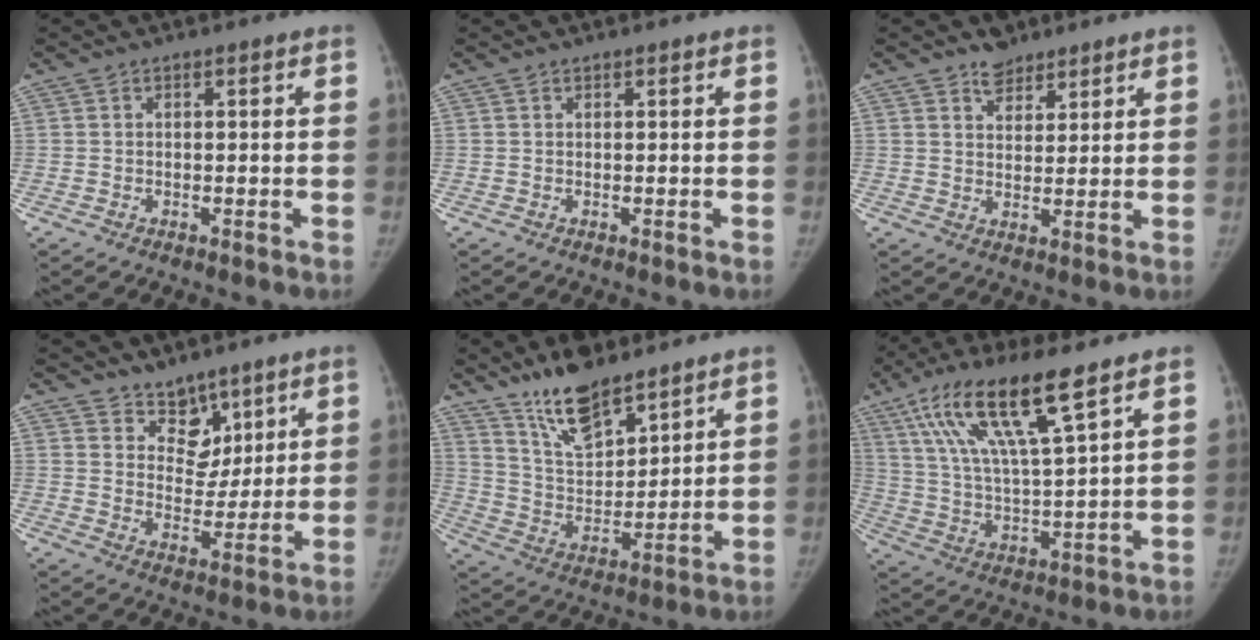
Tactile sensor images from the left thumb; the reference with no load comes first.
{"total": 0.0}
{"total": 4.6, "force": [3.5, 2.7, 1.1], "torque": [0.005, -0.026, 0.059]}
{"total": 7.7, "force": [5.7, 4.8, 1.9], "torque": [0.013, -0.044, 0.102]}
{"total": 14.0, "force": [10.8, 5.1, 7.3], "torque": [-0.098, -0.070, 0.203]}
{"total": 17.2, "force": [9.9, 3.3, 13.7], "torque": [-0.260, -0.028, 0.193]}